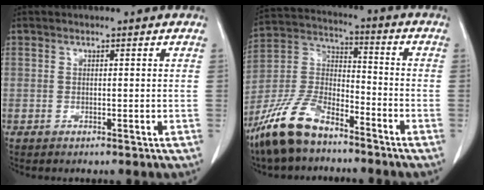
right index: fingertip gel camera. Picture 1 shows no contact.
{"total": 13.1, "force": [-9.9, 4.7, 7.2], "torque": [-0.160, 0.005, -0.194]}